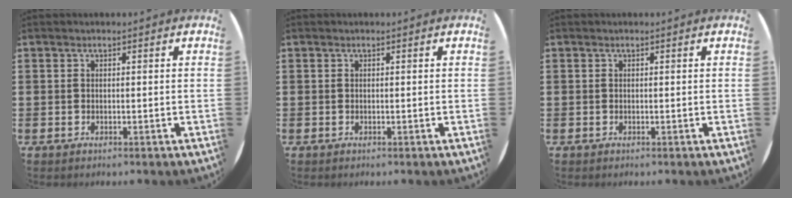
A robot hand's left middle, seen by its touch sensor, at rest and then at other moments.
{"total": 0.0}
{"total": 0.0}